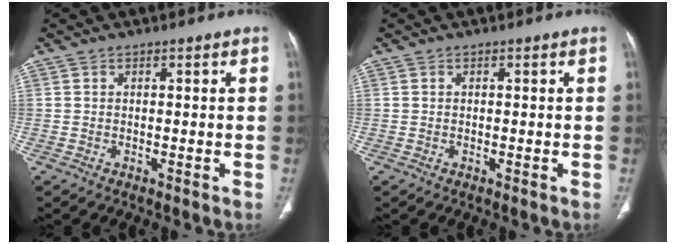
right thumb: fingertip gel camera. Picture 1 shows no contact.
{"total": 0.0}